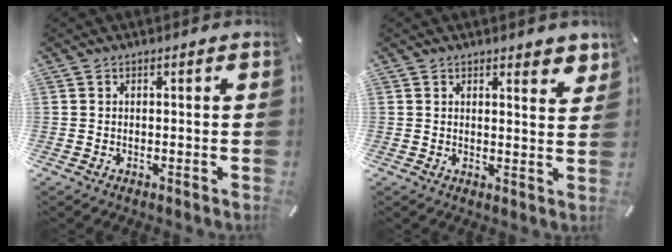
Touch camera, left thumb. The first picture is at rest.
{"total": 3.1, "force": [2.8, 0.9, 1.2], "torque": [-0.006, -0.022, 0.046]}